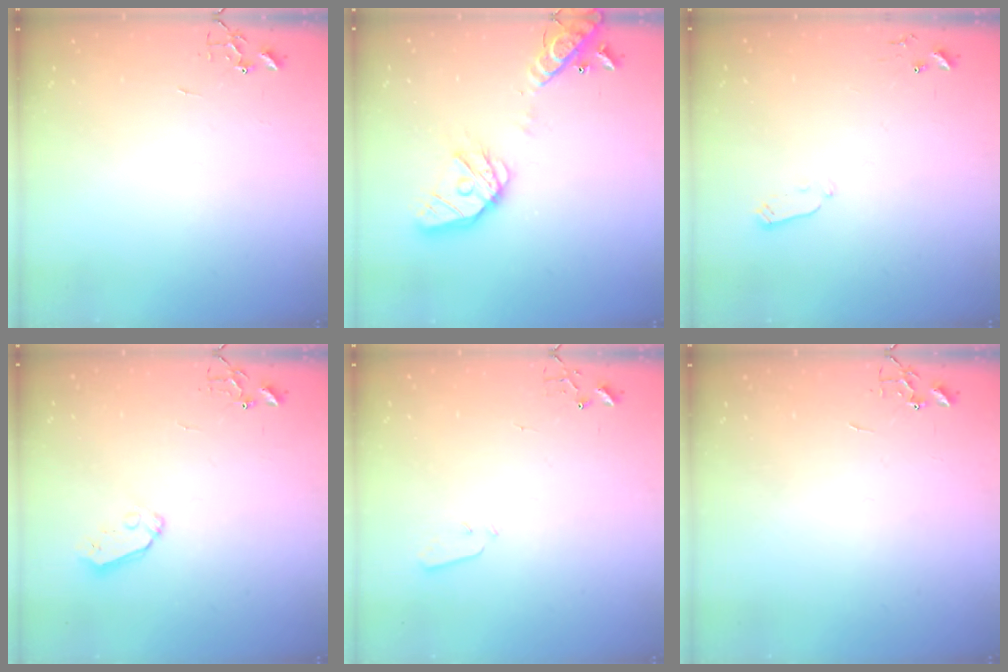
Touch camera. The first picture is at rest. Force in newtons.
{"total": 16.7, "press": 16.5, "slide": 2.5}
{"total": 2.9, "press": 2.9, "slide": 0.4}
{"total": 6.1, "press": 6.0, "slide": 0.4}
{"total": 3.3, "press": 3.2, "slide": 0.7}
{"total": 0.0}